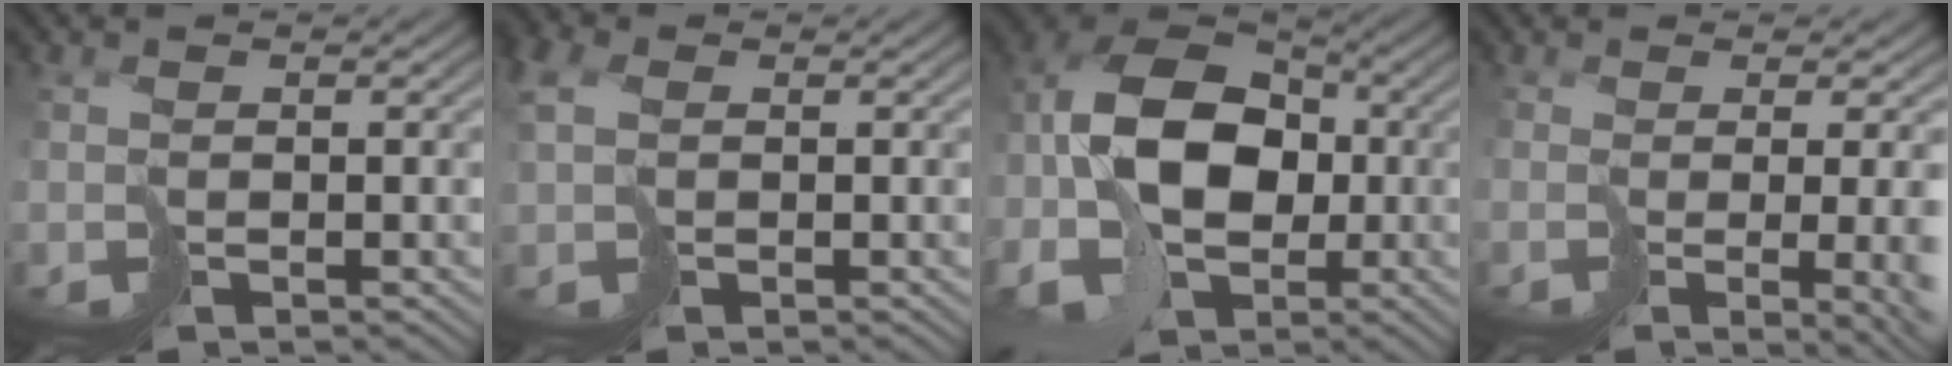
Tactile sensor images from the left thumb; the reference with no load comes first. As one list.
[{"total": 4.1, "force": [0.6, 3.1, 2.6], "torque": [-0.093, -0.001, 0.008]}, {"total": 13.8, "force": [-1.8, 9.8, 9.6], "torque": [-0.189, -0.006, -0.032]}, {"total": 8.4, "force": [-1.3, 2.7, 7.8], "torque": [-0.080, -0.029, 0.022]}]